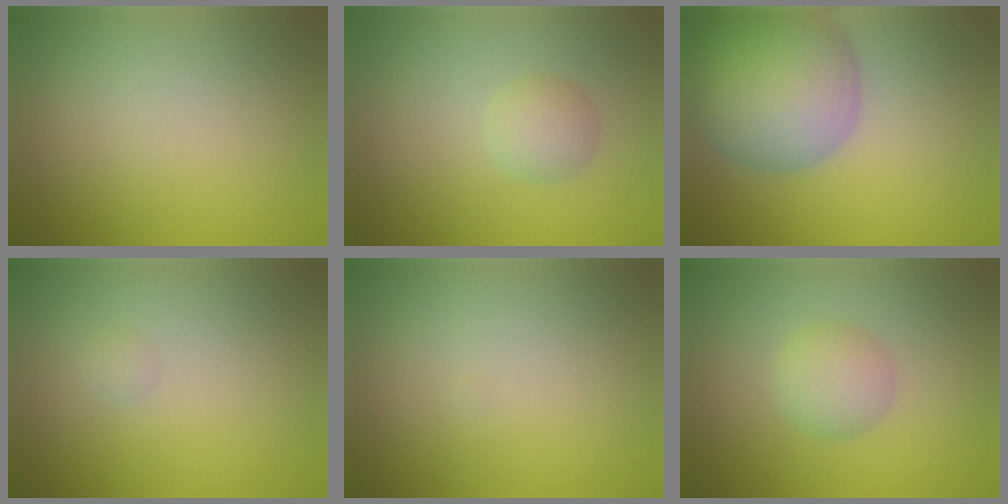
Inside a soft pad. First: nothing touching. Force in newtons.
{"total": 2.0, "press": 2.0, "slide": 0.0}
{"total": 10.4, "press": 10.4, "slide": 0.6}
{"total": 0.5, "press": 0.5, "slide": 0.0}
{"total": 0.0}
{"total": 2.6, "press": 2.6, "slide": 0.0}